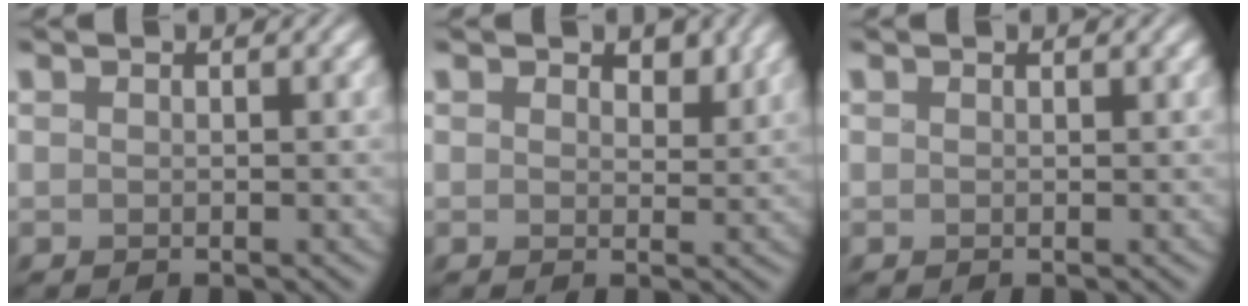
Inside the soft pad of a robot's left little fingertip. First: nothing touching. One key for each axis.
{"total": 2.4, "fx": 1.6, "fy": 1.5, "fz": 1.1, "tx": -0.026, "ty": -0.001, "tz": 0.017}
{"total": 0.5, "fx": 0.4, "fy": 0.2, "fz": 0.3, "tx": -0.007, "ty": 0.002, "tz": 0.008}